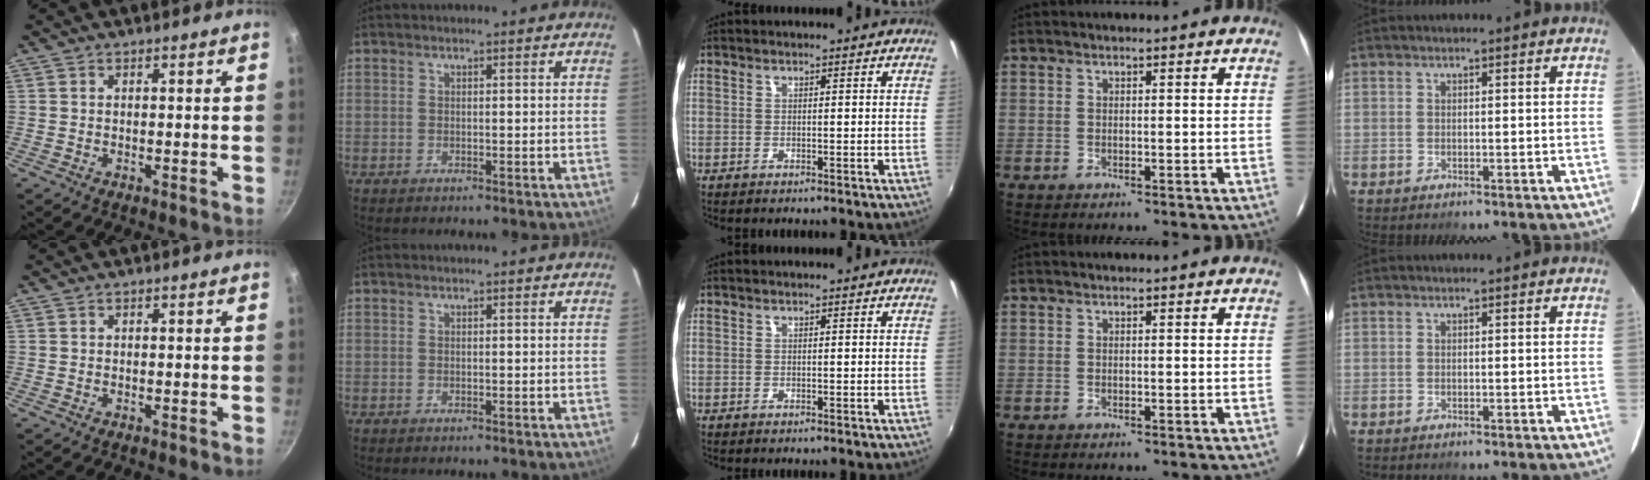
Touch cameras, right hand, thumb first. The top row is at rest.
{}